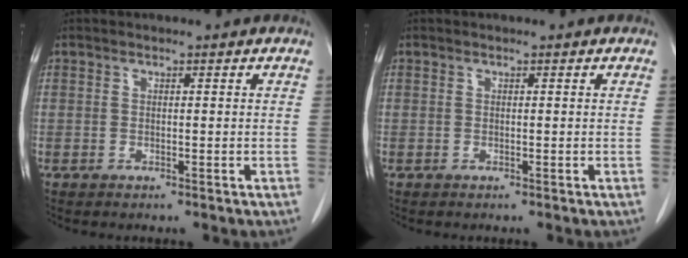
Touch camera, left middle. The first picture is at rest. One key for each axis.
{"total": 0.0}